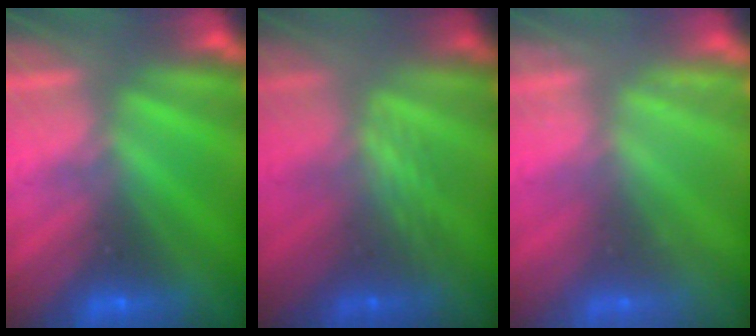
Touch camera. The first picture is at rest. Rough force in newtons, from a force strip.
{"total": 2.4}
{"total": 2.2}